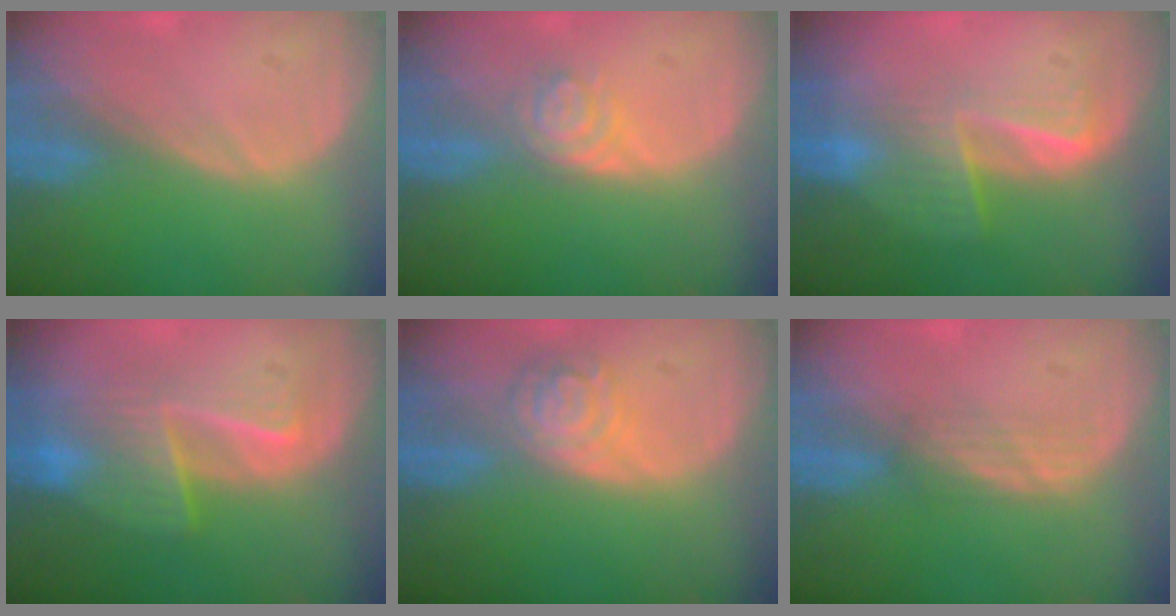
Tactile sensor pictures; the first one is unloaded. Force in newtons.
{"total": 4.2, "press": 3.6, "slide": 2.1}
{"total": 6.8, "press": 5.6, "slide": 4.0}
{"total": 6.6, "press": 6.5, "slide": 1.0}
{"total": 5.3, "press": 4.7, "slide": 2.3}
{"total": 2.1, "press": 2.1, "slide": 0.3}